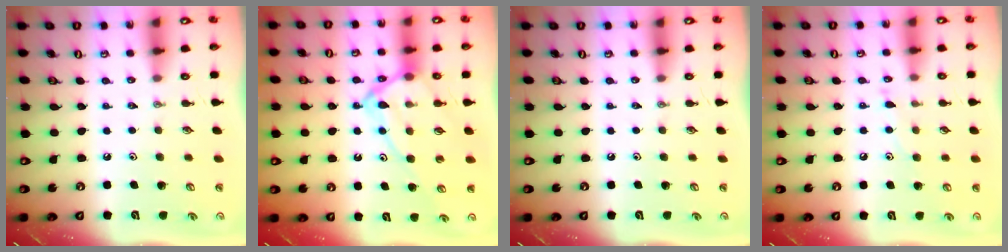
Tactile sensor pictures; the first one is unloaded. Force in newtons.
{"total": 12.2, "press": 12.1, "slide": 1.1}
{"total": 0.0}
{"total": 7.1, "press": 7.0, "slide": 0.4}